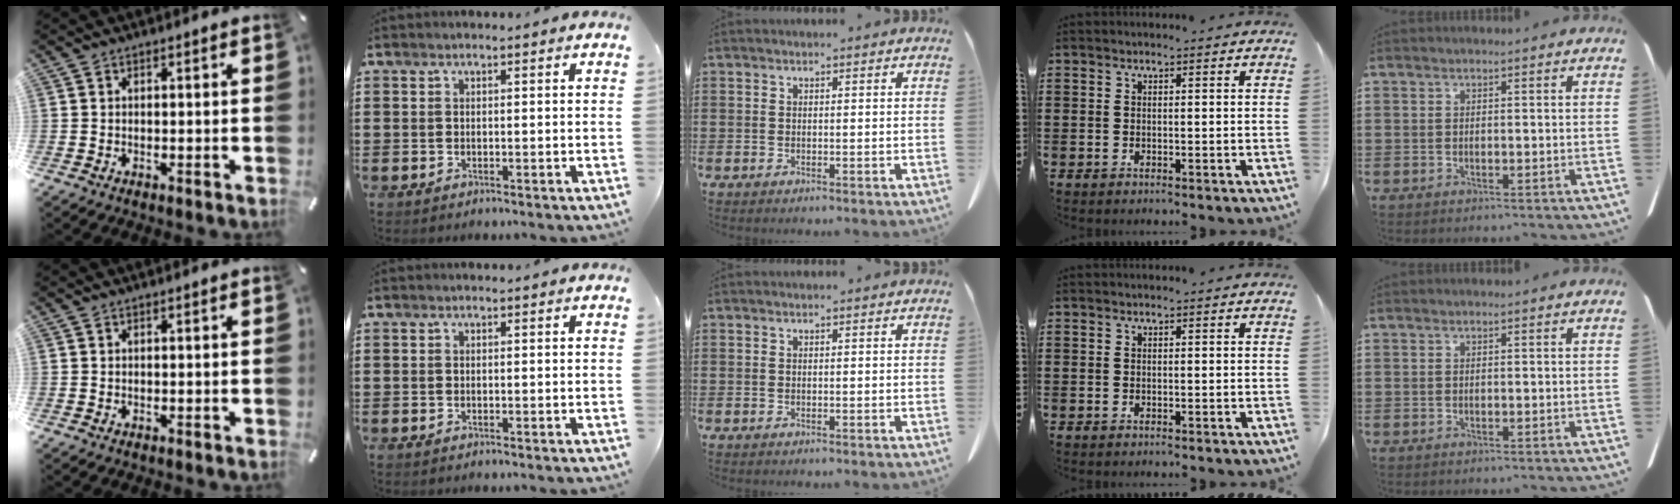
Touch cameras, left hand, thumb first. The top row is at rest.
{}